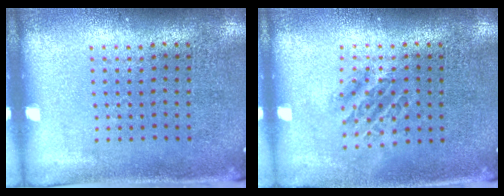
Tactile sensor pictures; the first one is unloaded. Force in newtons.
{"total": 1.1, "press": 0.9, "slide": 0.5}